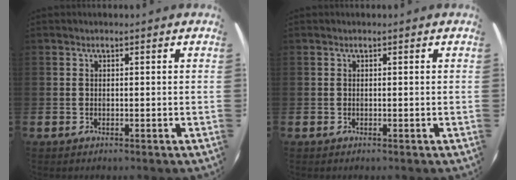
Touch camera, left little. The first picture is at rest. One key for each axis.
{"total": 0.0}